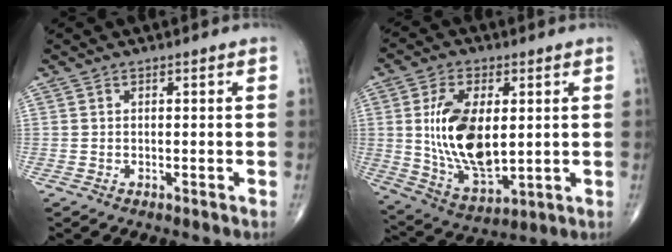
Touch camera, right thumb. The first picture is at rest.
{"total": 16.4, "force": [1.8, 8.7, 13.8], "torque": [-0.248, -0.017, 0.046]}